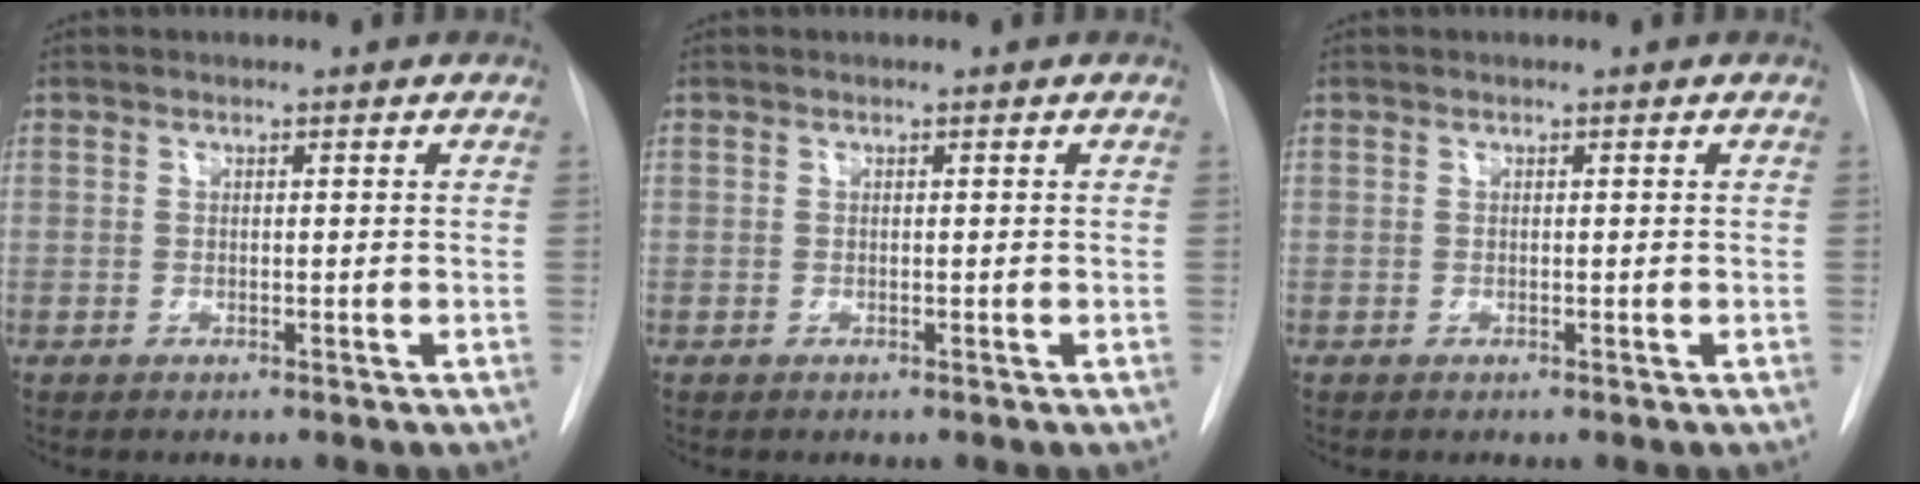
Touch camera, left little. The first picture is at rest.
{"total": 0.0}
{"total": 0.0}